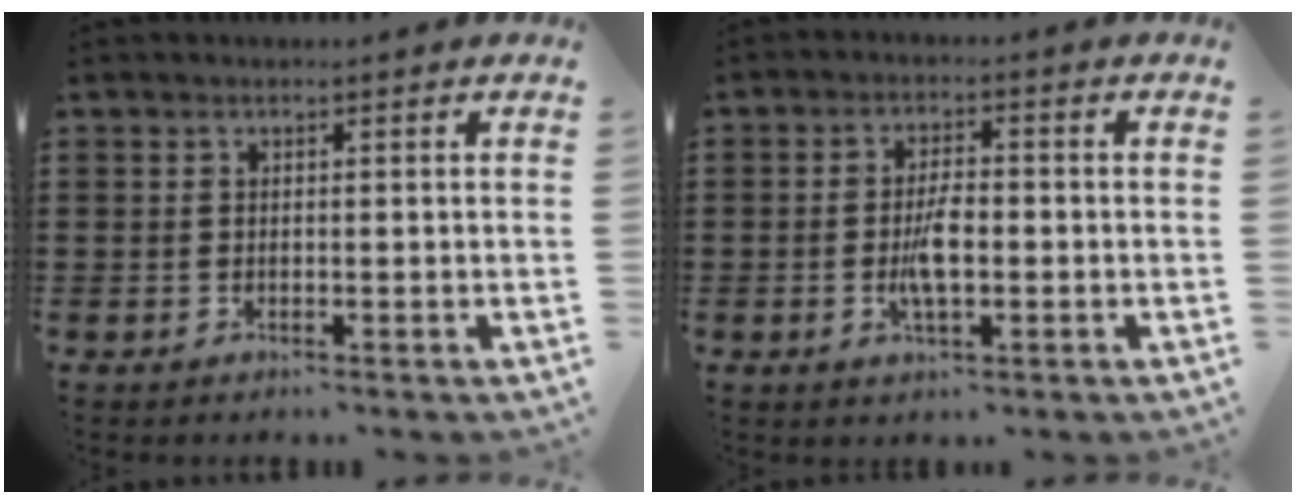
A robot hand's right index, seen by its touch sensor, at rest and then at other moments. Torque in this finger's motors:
{"motor_torque": [2.14, 0.00, 0.54, 0.17]}